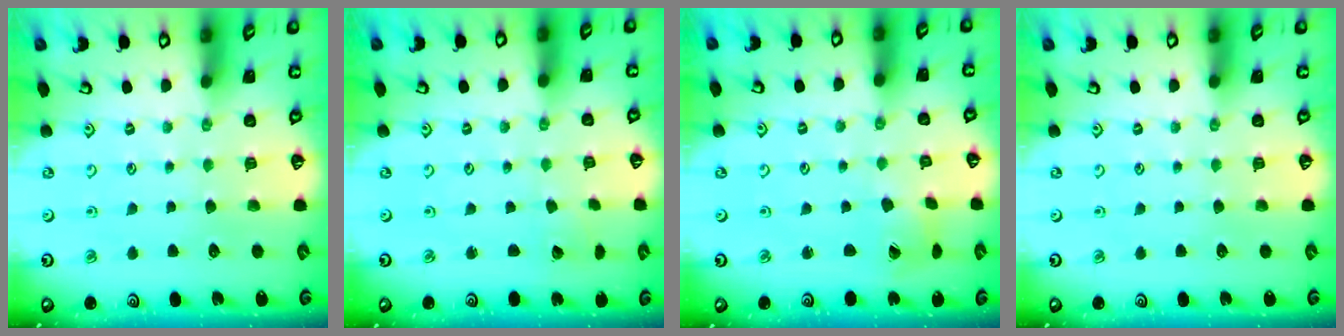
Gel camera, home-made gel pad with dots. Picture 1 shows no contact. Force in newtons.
{"total": 1.8, "press": 1.8, "slide": 0.1}
{"total": 2.7, "press": 2.6, "slide": 0.4}
{"total": 0.0}